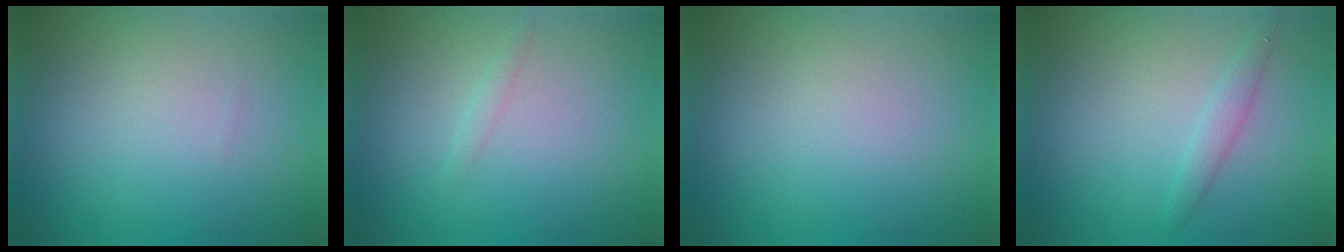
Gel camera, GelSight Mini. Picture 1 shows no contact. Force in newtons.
{"total": 0.7, "press": 0.7, "slide": 0.0}
{"total": 0.0}
{"total": 1.4, "press": 1.4, "slide": 0.0}